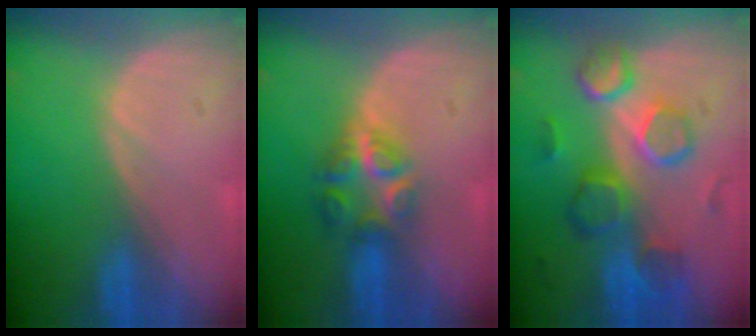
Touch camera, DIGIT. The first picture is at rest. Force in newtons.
{"total": 6.2, "press": 5.5, "slide": 2.8}
{"total": 10.3, "press": 9.1, "slide": 4.9}